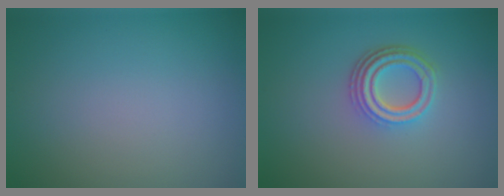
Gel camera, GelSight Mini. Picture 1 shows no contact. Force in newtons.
{"total": 4.0, "press": 3.0, "slide": 2.6}